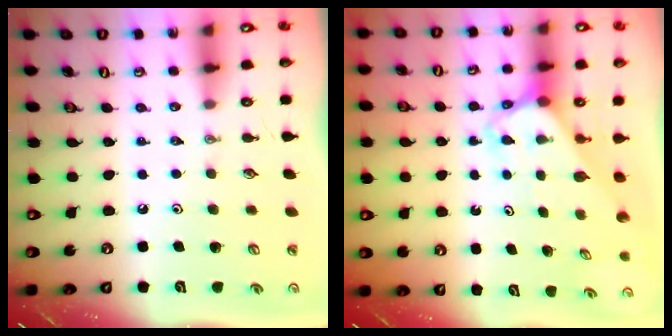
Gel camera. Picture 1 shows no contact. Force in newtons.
{"total": 2.8, "press": 2.8, "slide": 0.2}